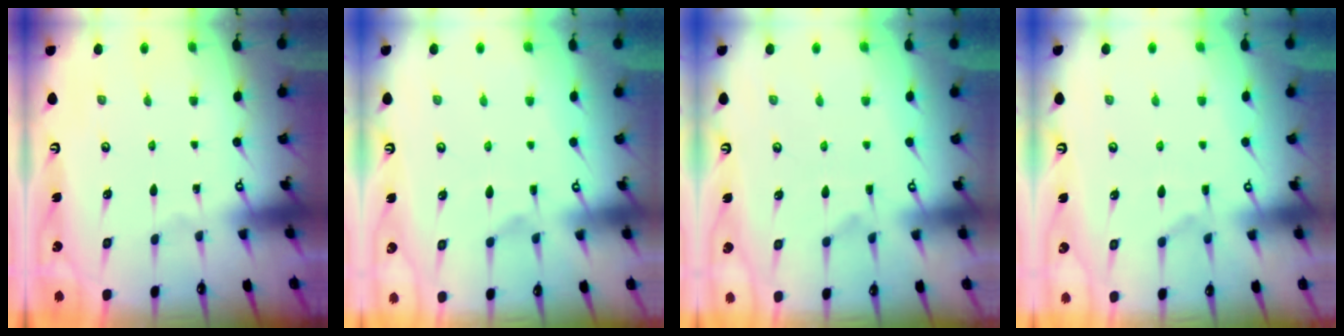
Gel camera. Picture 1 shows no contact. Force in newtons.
{"total": 2.0, "press": 1.5, "slide": 1.3}
{"total": 1.1, "press": 0.1, "slide": 1.1}
{"total": 1.9, "press": 1.4, "slide": 1.3}